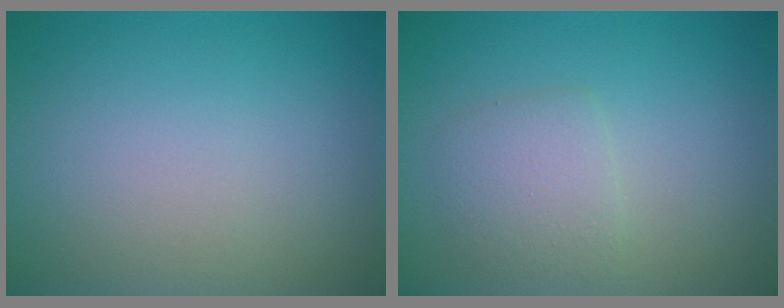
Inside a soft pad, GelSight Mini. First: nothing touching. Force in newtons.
{"total": 2.3, "press": 2.3, "slide": 0.0}